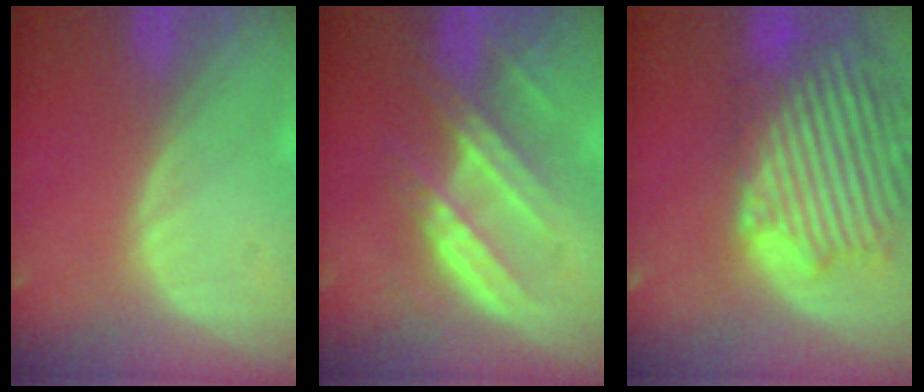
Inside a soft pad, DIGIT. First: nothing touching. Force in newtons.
{"total": 7.2, "press": 7.0, "slide": 1.6}
{"total": 14.4, "press": 12.2, "slide": 7.6}